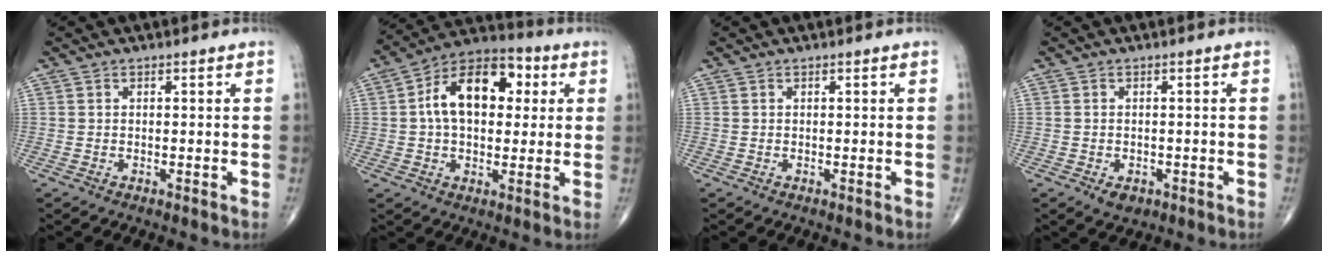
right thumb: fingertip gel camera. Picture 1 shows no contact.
{"total": 15.7, "force": [2.9, 9.8, 11.9], "torque": [-0.165, 0.024, 0.037]}
{"total": 0.0}
{"total": 5.5, "force": [-2.4, 3.7, 3.4], "torque": [-0.042, 0.009, -0.026]}